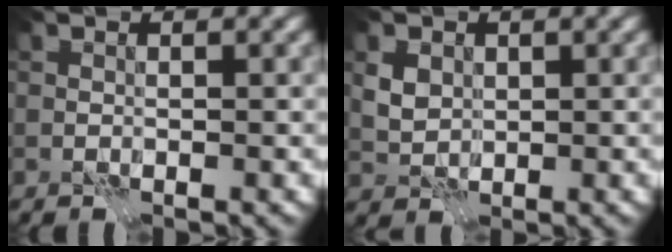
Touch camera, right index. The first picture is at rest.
{"total": 2.4, "force": [0.7, 1.9, 1.3], "torque": [-0.028, -0.001, 0.013]}